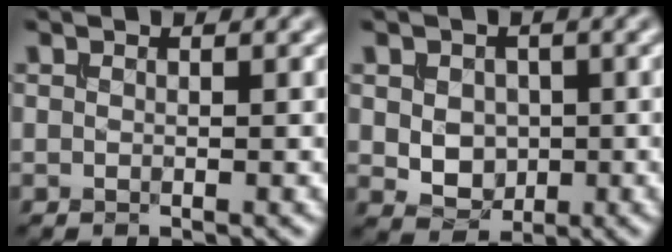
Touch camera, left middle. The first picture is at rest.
{"total": 3.4, "force": [0.0, 2.7, 2.1], "torque": [-0.039, -0.003, 0.003]}